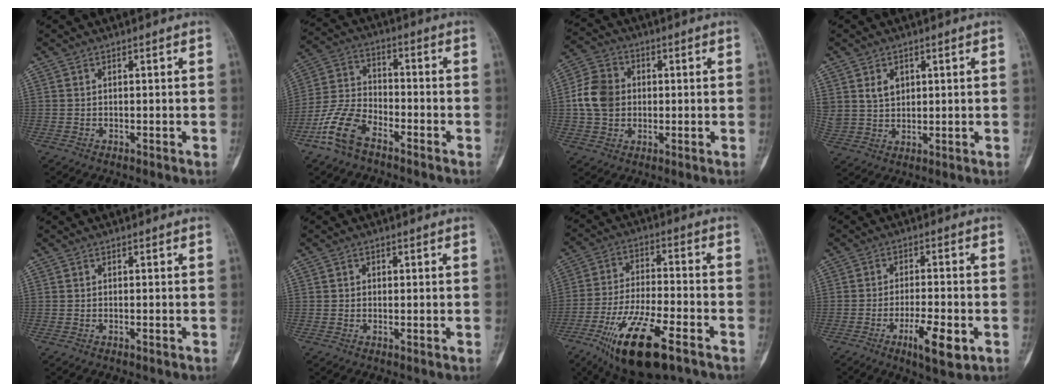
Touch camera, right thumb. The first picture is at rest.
{"total": 10.4, "force": [-6.4, 5.2, 6.3], "torque": [-0.138, 0.034, -0.134]}
{"total": 9.0, "force": [0.2, 7.4, 5.1], "torque": [-0.081, 0.014, -0.004]}
{"total": 5.5, "force": [2.2, 4.1, 2.9], "torque": [-0.042, -0.009, 0.051]}
{"total": 0.0}
{"total": 0.9, "force": [0.1, 0.8, 0.3], "torque": [0.001, 0.002, -0.001]}
{"total": 17.9, "force": [-9.7, 6.0, 13.8], "torque": [-0.260, 0.029, -0.164]}
{"total": 8.2, "force": [-3.5, 2.3, 7.1], "torque": [-0.120, 0.006, -0.053]}